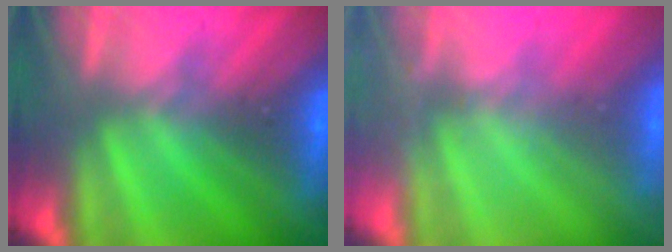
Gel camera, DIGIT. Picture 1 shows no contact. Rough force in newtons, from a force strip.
{"total": 2.4}